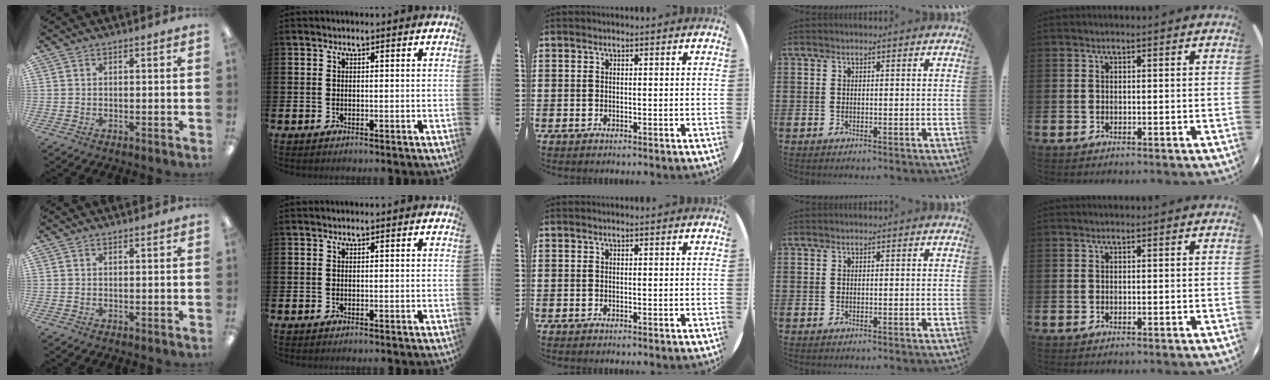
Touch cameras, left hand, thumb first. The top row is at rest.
{}